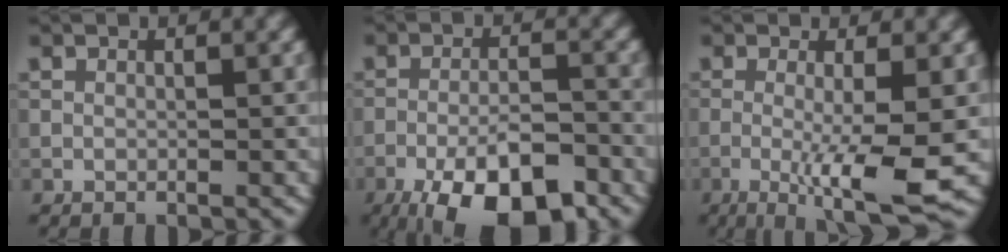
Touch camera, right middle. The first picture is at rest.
{"total": 9.7, "force": [-6.1, 3.2, 6.9], "torque": [-0.114, -0.003, -0.105]}
{"total": 6.8, "force": [-1.6, 1.0, 6.6], "torque": [-0.105, -0.016, -0.027]}